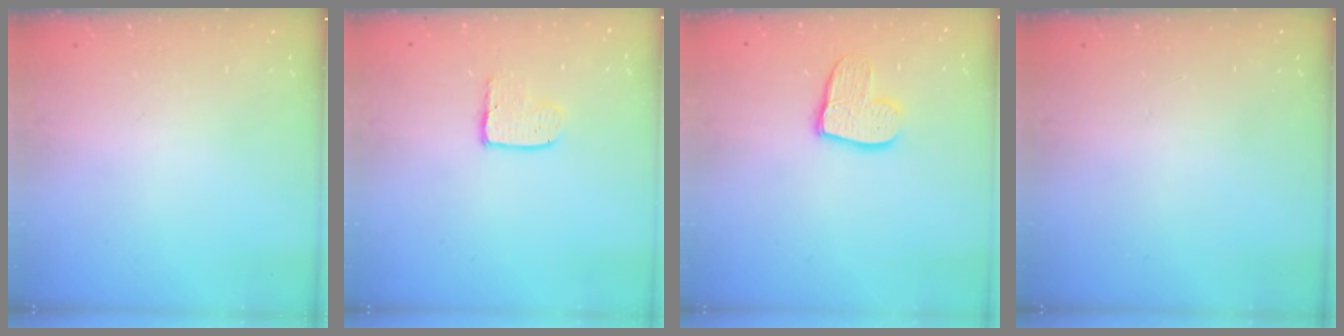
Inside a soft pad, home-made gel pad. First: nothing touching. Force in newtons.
{"total": 3.6, "press": 3.6, "slide": 0.3}
{"total": 10.9, "press": 10.8, "slide": 0.9}
{"total": 0.0}